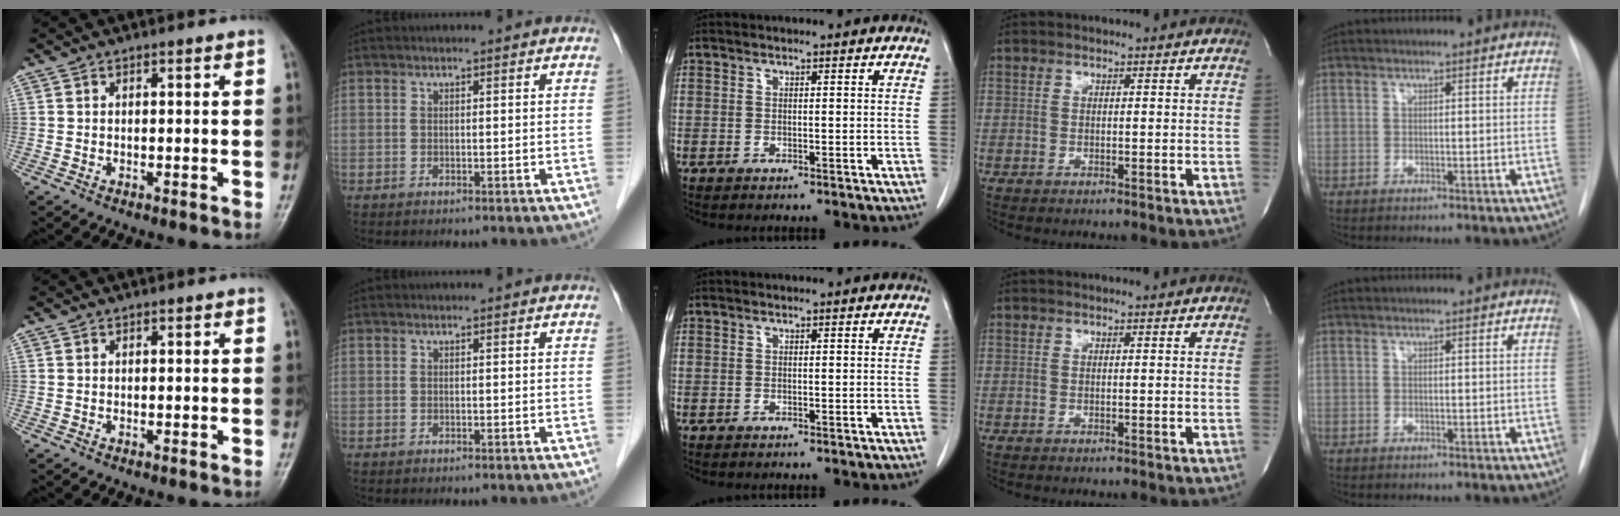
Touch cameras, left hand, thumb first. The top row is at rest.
{}